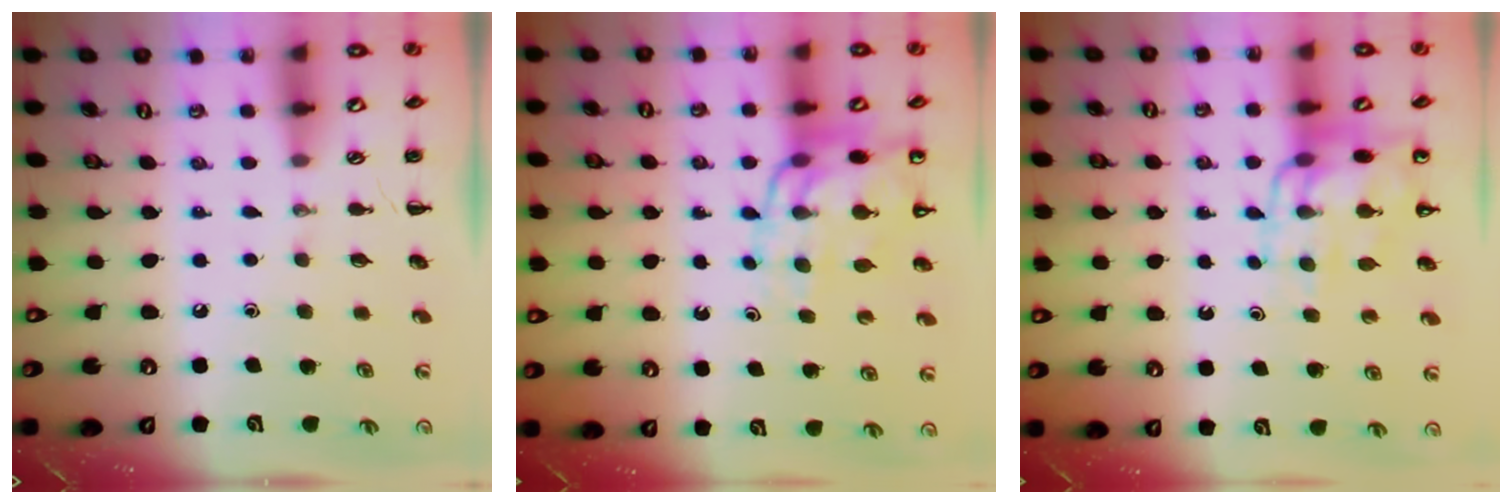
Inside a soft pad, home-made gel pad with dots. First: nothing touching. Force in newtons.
{"total": 13.3, "press": 13.0, "slide": 3.1}
{"total": 11.6, "press": 11.3, "slide": 2.8}